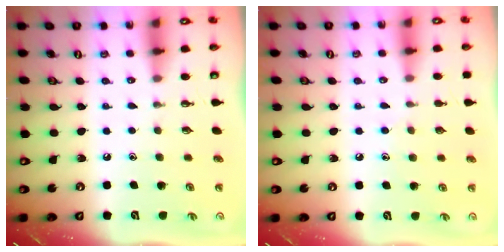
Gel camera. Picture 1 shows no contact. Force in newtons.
{"total": 6.2, "press": 6.1, "slide": 0.7}